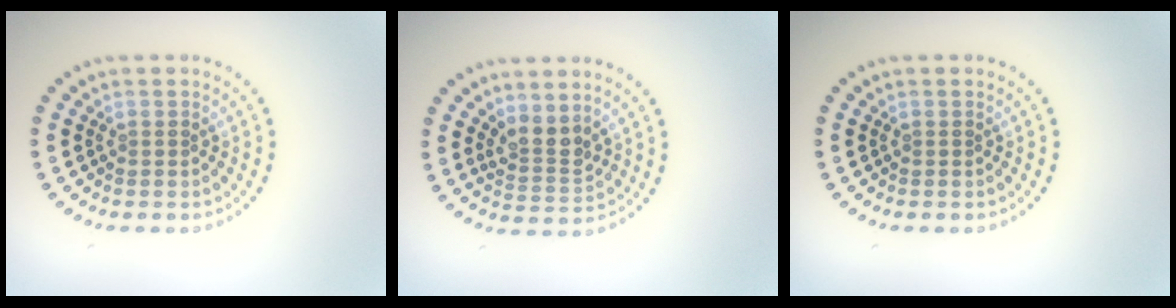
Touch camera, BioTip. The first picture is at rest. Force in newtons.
{"total": 2.5, "press": 1.9, "slide": 1.6}
{"total": 0.0}